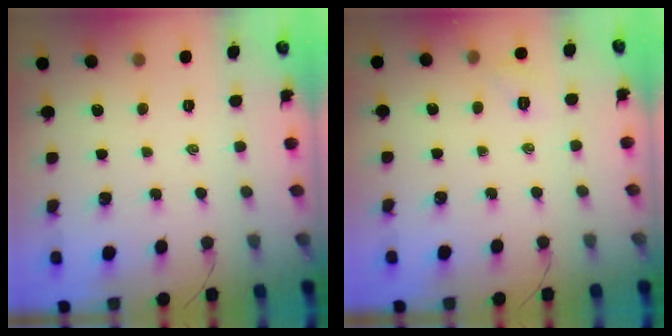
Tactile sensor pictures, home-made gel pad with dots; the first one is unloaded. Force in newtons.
{"total": 4.8, "press": 4.7, "slide": 1.3}